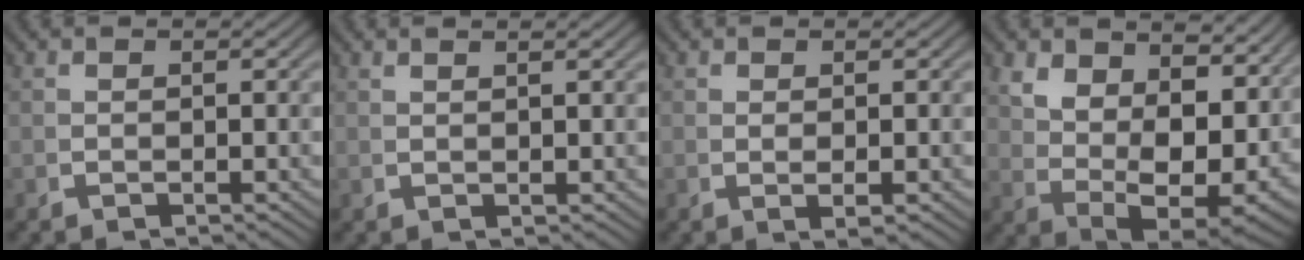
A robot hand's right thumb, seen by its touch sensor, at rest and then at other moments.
{"total": 1.4, "force": [1.2, -0.4, 0.7], "torque": [-0.007, 0.007, 0.023]}
{"total": 1.1, "force": [0.2, 0.2, 1.1], "torque": [-0.020, 0.000, 0.007]}
{"total": 11.5, "force": [2.2, 6.7, 9.0], "torque": [-0.172, -0.043, 0.060]}